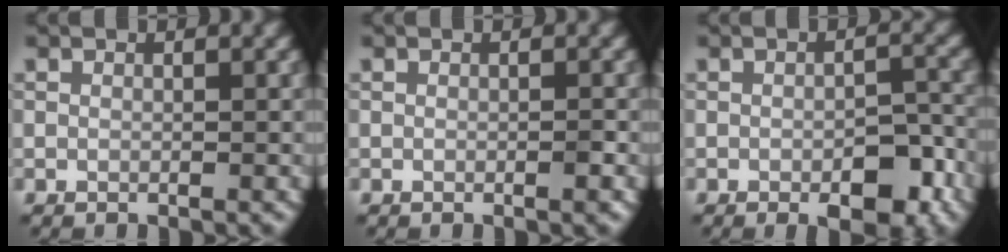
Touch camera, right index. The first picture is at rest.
{"total": 0.6, "force": [-0.2, 0.0, 0.6], "torque": [-0.009, 0.002, -0.004]}
{"total": 5.1, "force": [-2.5, 1.9, 4.0], "torque": [-0.052, 0.002, -0.031]}